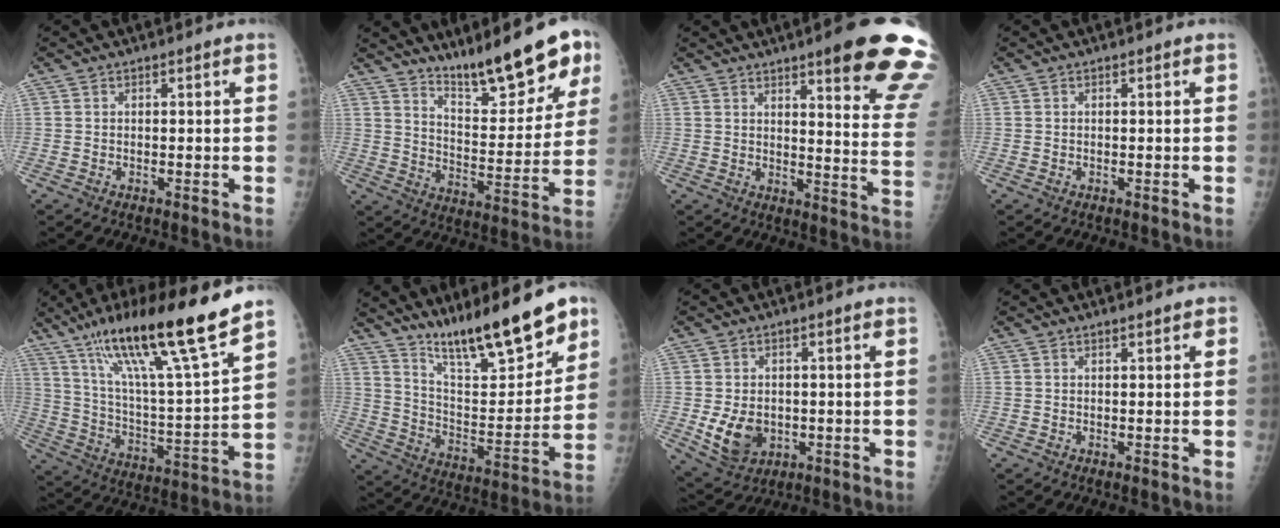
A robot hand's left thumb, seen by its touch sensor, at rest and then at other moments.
{"total": 16.7, "force": [11.9, 4.2, 10.9], "torque": [-0.115, -0.074, 0.194]}
{"total": 20.0, "force": [12.8, 3.0, 15.1], "torque": [-0.162, -0.062, 0.155]}
{"total": 0.0}
{"total": 22.9, "force": [16.0, 1.6, 16.2], "torque": [-0.255, -0.062, 0.280]}
{"total": 19.4, "force": [14.4, 4.7, 12.1], "torque": [-0.152, -0.084, 0.248]}
{"total": 8.0, "force": [-1.2, 6.2, 5.0], "torque": [-0.070, -0.004, -0.003]}
{"total": 0.7, "force": [0.5, 0.3, 0.5], "torque": [-0.003, 0.001, 0.004]}